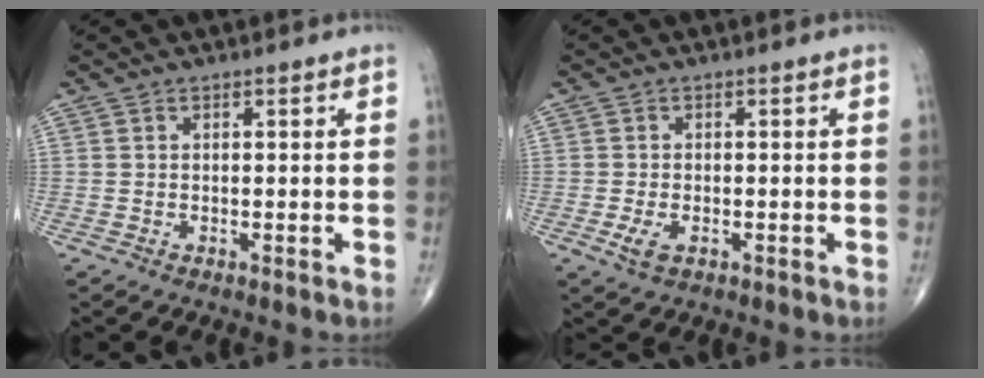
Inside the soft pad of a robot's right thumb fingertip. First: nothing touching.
{"total": 2.9, "force": [-1.1, 1.6, 2.2], "torque": [-0.045, -0.001, -0.019]}